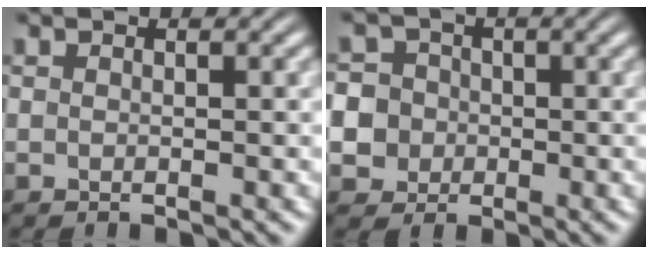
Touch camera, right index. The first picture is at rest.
{"total": 9.8, "force": [-1.7, 9.2, 3.0], "torque": [-0.095, -0.042, -0.026]}